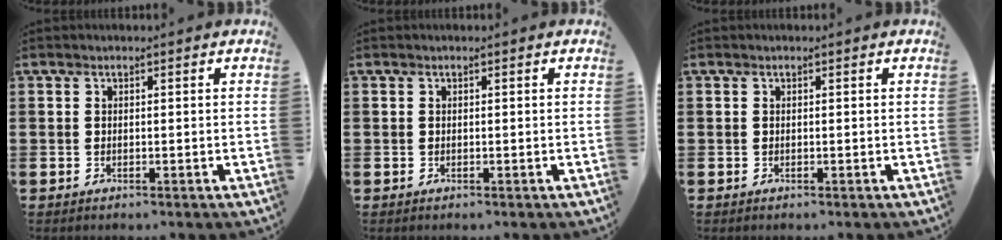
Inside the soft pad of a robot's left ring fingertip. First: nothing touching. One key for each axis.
{"total": 0.0}
{"total": 0.0}